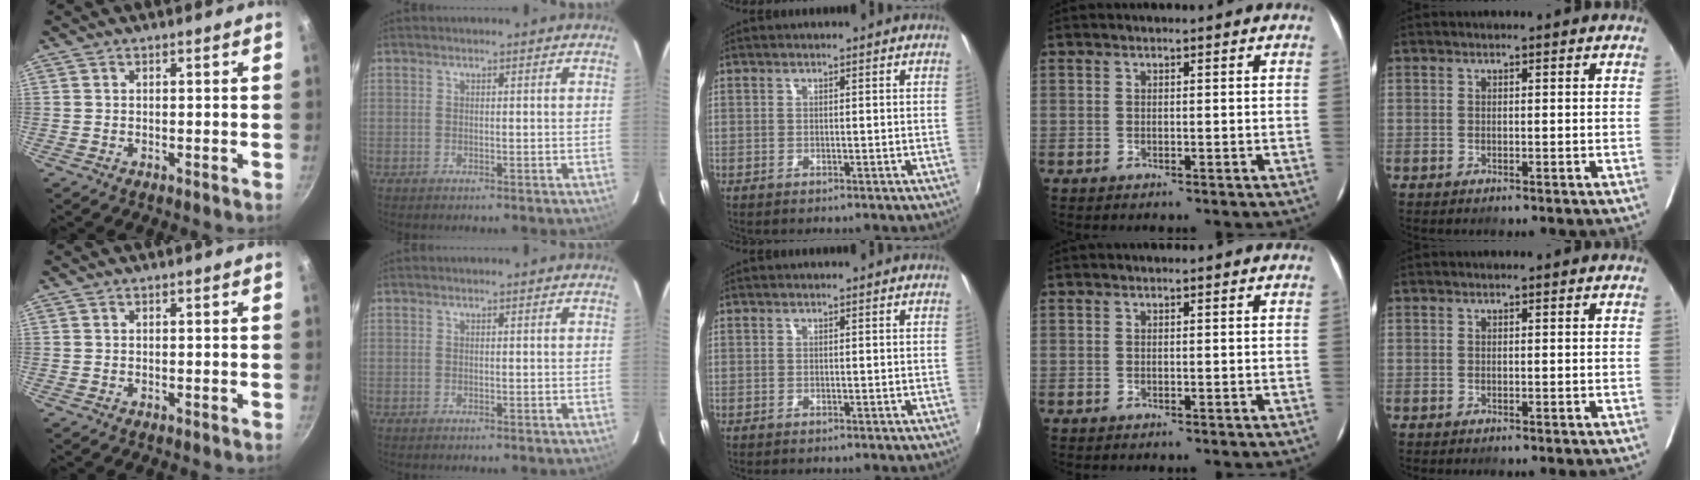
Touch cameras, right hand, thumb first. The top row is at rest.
{}